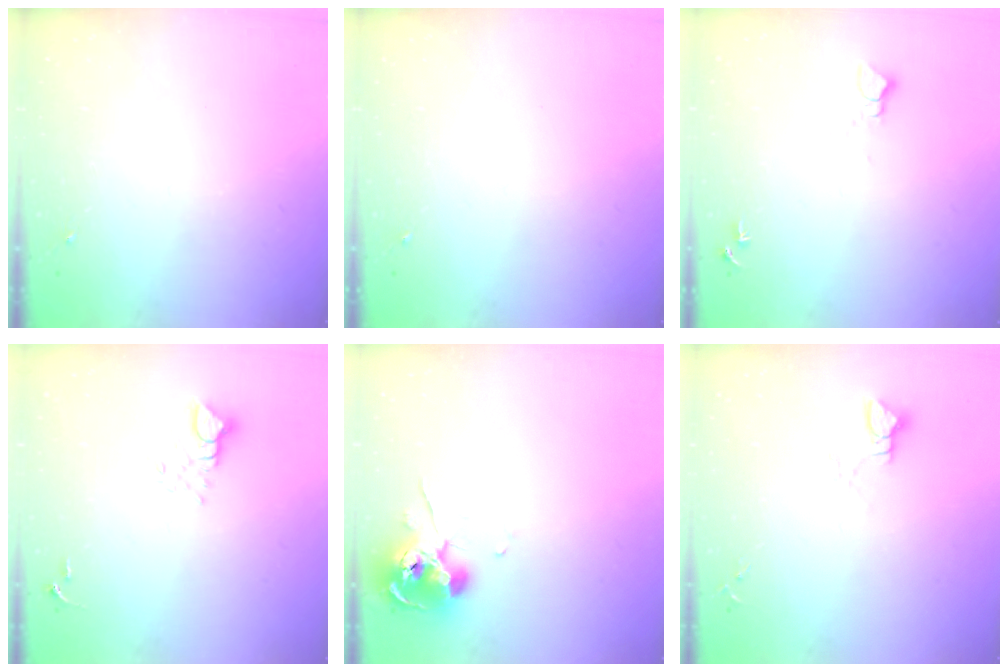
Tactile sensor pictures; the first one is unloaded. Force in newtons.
{"total": 0.0}
{"total": 5.2, "press": 5.2, "slide": 0.6}
{"total": 5.3, "press": 5.3, "slide": 0.3}
{"total": 10.3, "press": 10.2, "slide": 1.1}
{"total": 3.0, "press": 3.0, "slide": 0.3}